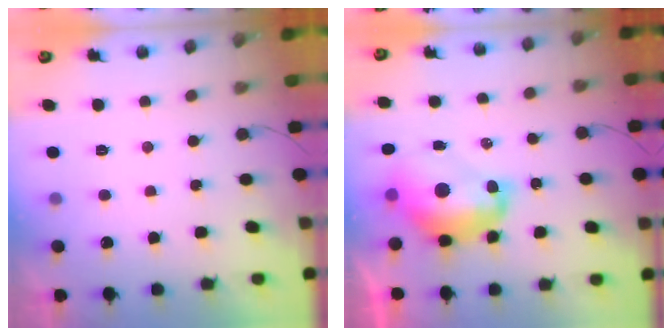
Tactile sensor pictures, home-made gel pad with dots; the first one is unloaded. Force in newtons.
{"total": 11.8, "press": 11.7, "slide": 1.1}